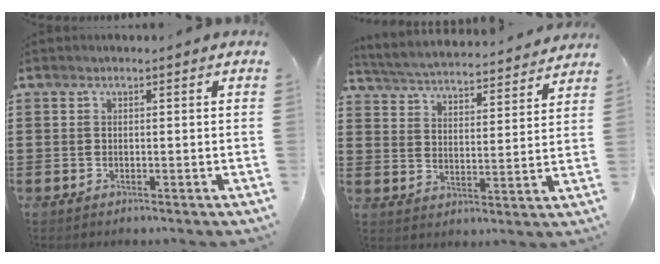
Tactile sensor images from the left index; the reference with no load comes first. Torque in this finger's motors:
{"motor_torque": [1.23, -0.91, 0.44, 0.12]}